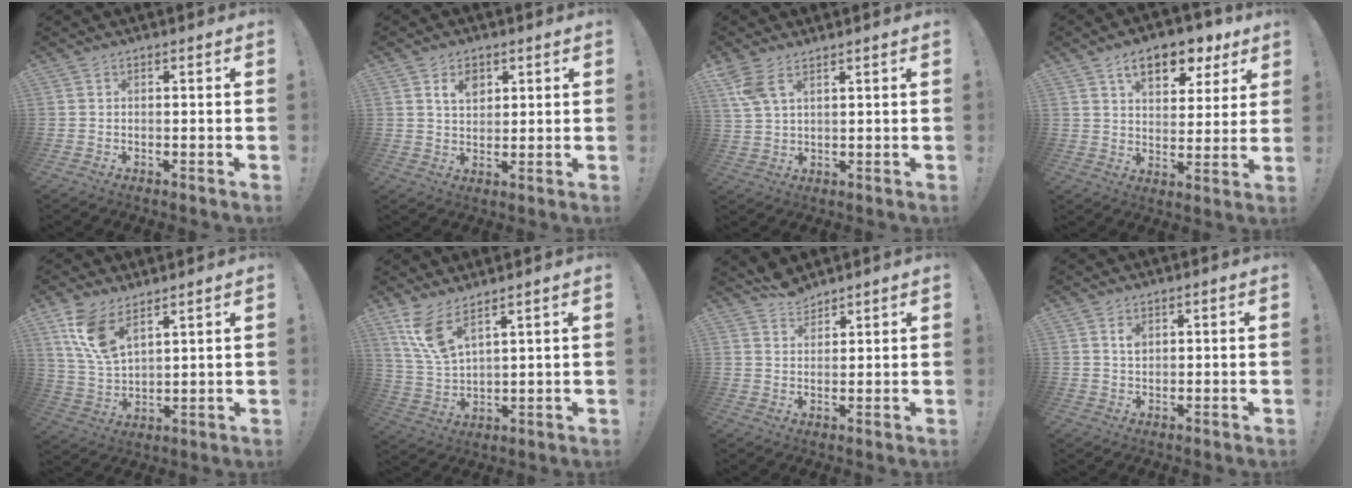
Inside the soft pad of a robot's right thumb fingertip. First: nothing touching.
{"total": 5.8, "force": [2.8, 3.9, 3.2], "torque": [-0.047, -0.004, 0.048]}
{"total": 6.8, "force": [4.3, 2.8, 4.4], "torque": [-0.090, -0.012, 0.085]}
{"total": 11.9, "force": [6.9, 6.5, 7.1], "torque": [-0.106, -0.032, 0.122]}
{"total": 11.1, "force": [7.3, 5.0, 6.7], "torque": [-0.146, -0.028, 0.141]}
{"total": 9.9, "force": [6.6, 3.4, 6.5], "torque": [-0.136, -0.029, 0.127]}
{"total": 5.1, "force": [4.6, 2.0, 0.9], "torque": [-0.005, -0.026, 0.082]}
{"total": 2.6, "force": [1.2, 1.9, 1.4], "torque": [-0.014, -0.004, 0.018]}